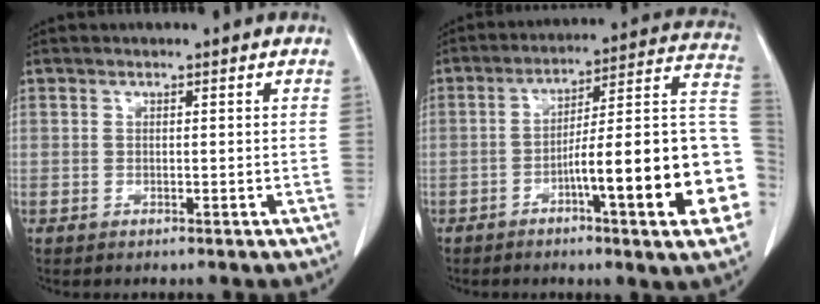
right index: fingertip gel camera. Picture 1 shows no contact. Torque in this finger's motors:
{"motor_torque": [1.84, -0.30, 0.90, 0.20]}